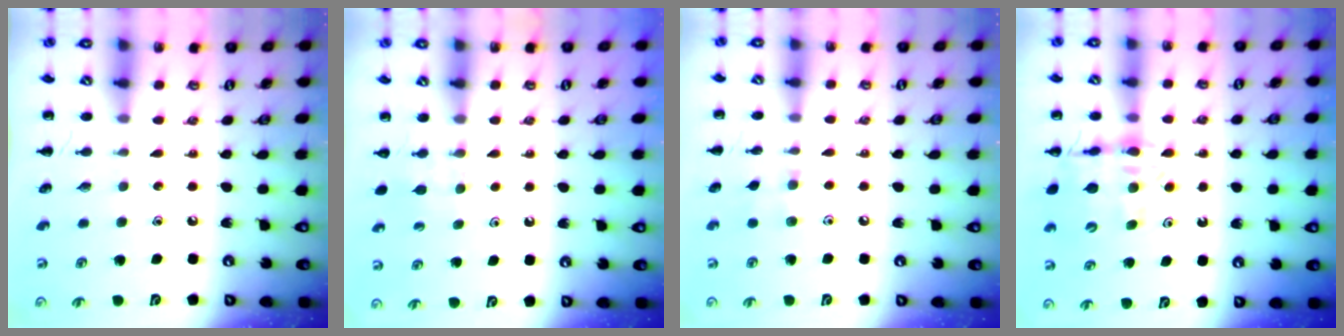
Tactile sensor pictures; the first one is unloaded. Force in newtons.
{"total": 4.8, "press": 4.6, "slide": 1.6}
{"total": 5.6, "press": 5.5, "slide": 1.1}
{"total": 13.1, "press": 12.6, "slide": 3.4}